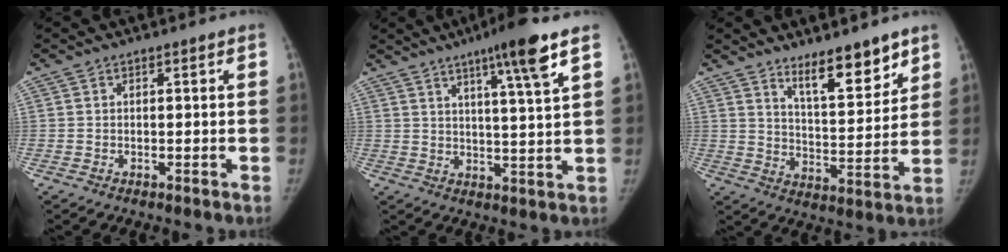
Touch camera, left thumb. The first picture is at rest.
{"total": 10.5, "force": [6.0, 0.1, 8.5], "torque": [-0.132, -0.028, 0.091]}
{"total": 11.2, "force": [8.2, 3.4, 6.8], "torque": [-0.078, -0.069, 0.139]}